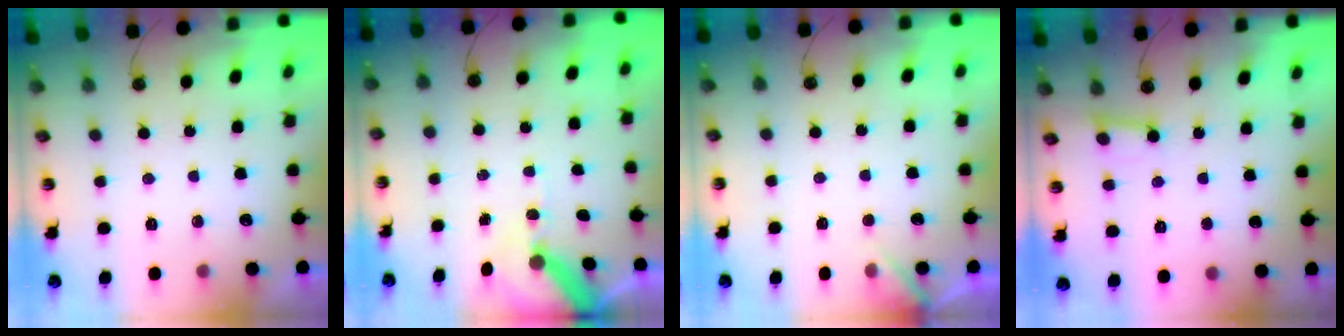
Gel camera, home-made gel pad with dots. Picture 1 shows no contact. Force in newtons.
{"total": 9.6, "press": 9.5, "slide": 1.3}
{"total": 3.9, "press": 3.8, "slide": 0.4}
{"total": 2.6, "press": 2.5, "slide": 0.7}